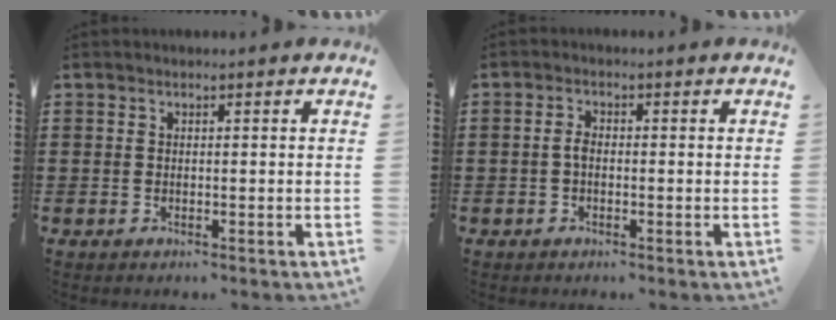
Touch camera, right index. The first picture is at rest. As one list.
[{"total": 1.7, "force": [-0.4, 0.8, 1.5], "torque": [-0.038, -0.001, -0.010]}]